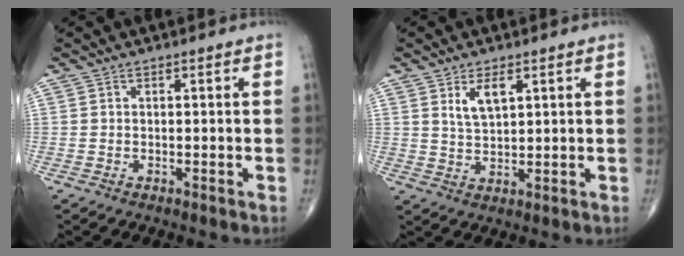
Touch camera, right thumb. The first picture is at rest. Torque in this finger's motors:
{"motor_torque": [-0.49, 0.52, 0.60, 0.41, 0.02]}